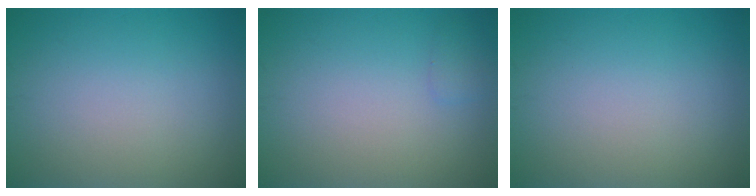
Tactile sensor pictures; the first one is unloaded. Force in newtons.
{"total": 0.7, "press": 0.7, "slide": 0.0}
{"total": 0.0}